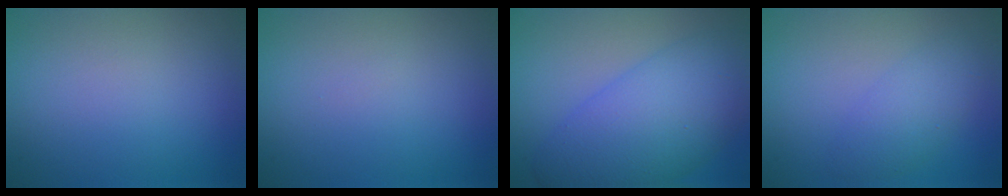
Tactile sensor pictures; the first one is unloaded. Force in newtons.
{"total": 0.0}
{"total": 8.7, "press": 8.7, "slide": 0.1}
{"total": 2.8, "press": 2.8, "slide": 0.1}